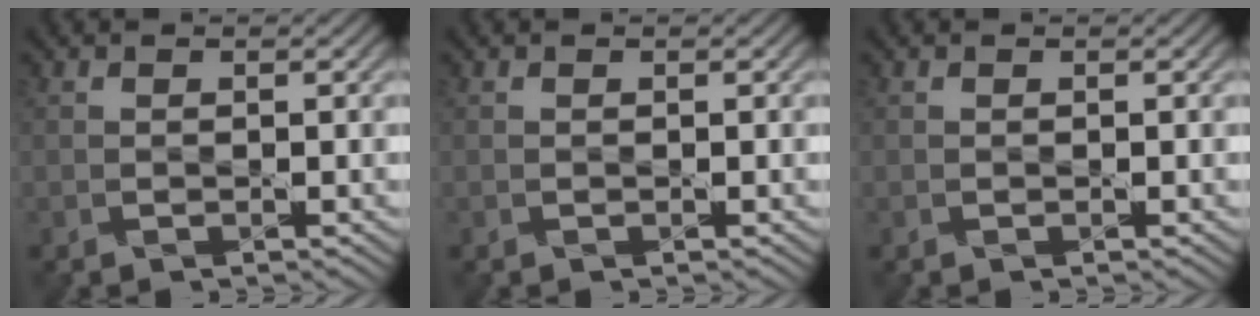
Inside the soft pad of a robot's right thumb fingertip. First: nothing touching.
{"total": 0.0}
{"total": 0.0}